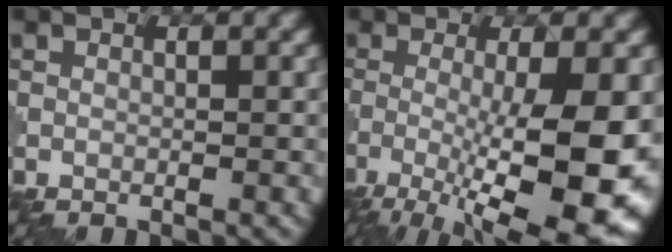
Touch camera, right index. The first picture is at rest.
{"total": 12.4, "force": [-3.3, 3.4, 11.5], "torque": [-0.188, -0.018, -0.046]}